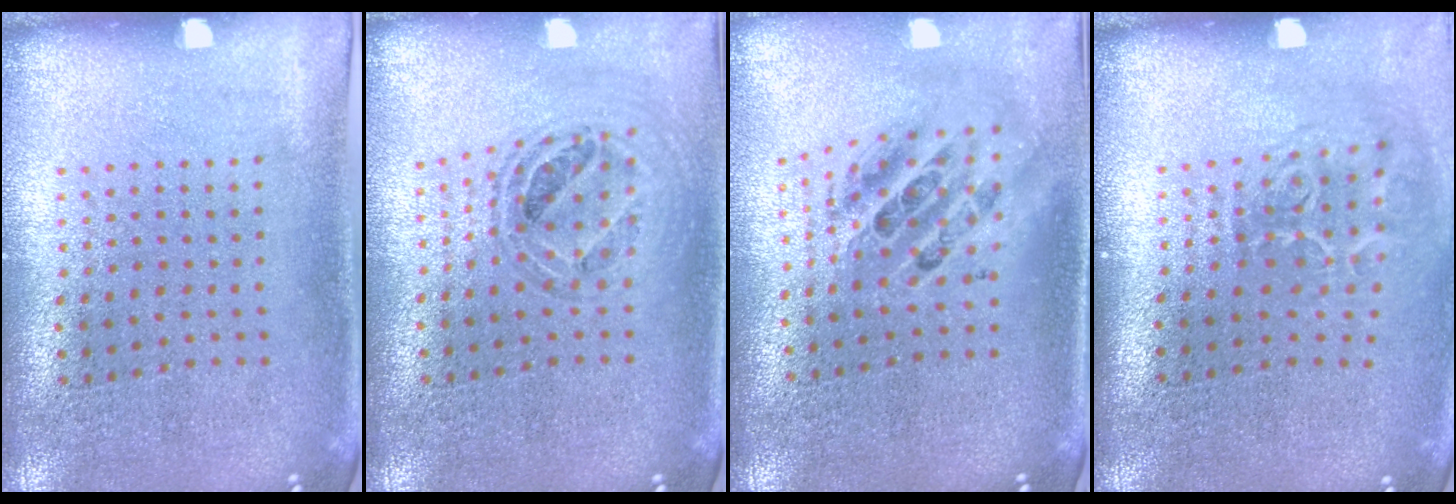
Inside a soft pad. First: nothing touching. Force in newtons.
{"total": 0.8, "press": 0.8, "slide": 0.1}
{"total": 2.0, "press": 1.6, "slide": 1.3}
{"total": 1.9, "press": 1.2, "slide": 1.5}